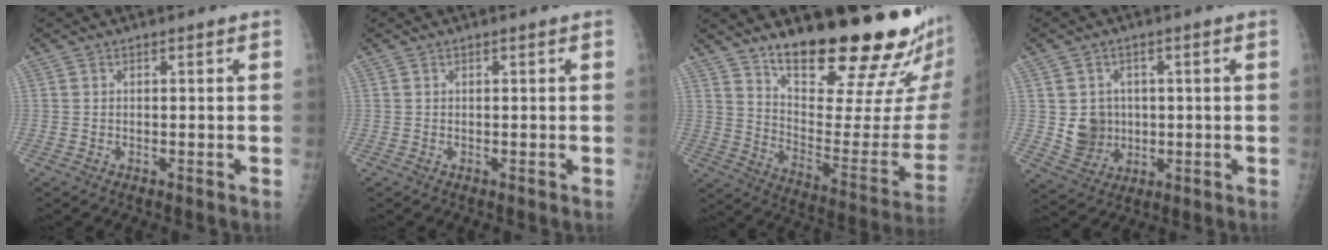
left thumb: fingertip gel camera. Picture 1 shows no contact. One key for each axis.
{"total": 0.0}
{"total": 25.5, "fx": 18.8, "fy": 5.9, "fz": 16.3, "tx": -0.203, "ty": -0.123, "tz": 0.274}
{"total": 6.7, "fx": 0.3, "fy": 6.2, "fz": 2.6, "tx": -0.012, "ty": -0.001, "tz": 0.016}